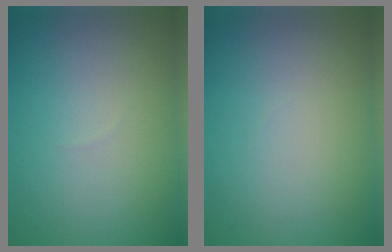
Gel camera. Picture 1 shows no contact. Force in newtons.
{"total": 0.0}